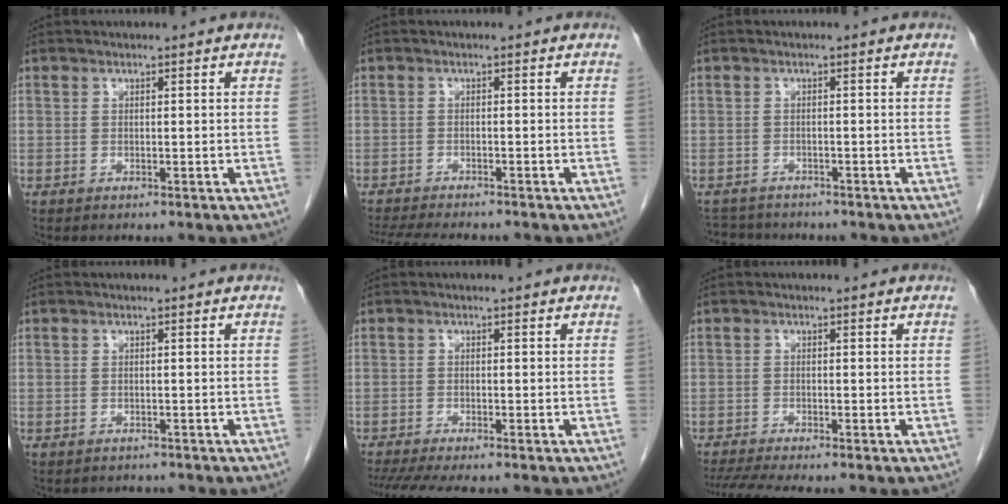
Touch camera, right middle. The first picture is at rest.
{"total": 8.5, "force": [-7.6, 1.3, 3.5], "torque": [-0.055, -0.013, -0.116]}
{"total": 4.6, "force": [-4.4, 1.4, 0.3], "torque": [-0.005, -0.004, -0.067]}
{"total": 1.6, "force": [-1.4, 0.8, 0.1], "torque": [-0.008, -0.001, -0.020]}
{"total": 6.5, "force": [-5.5, 0.4, 3.5], "torque": [-0.048, -0.013, -0.089]}
{"total": 5.7, "force": [-4.9, -0.3, 2.9], "torque": [-0.047, -0.013, -0.083]}